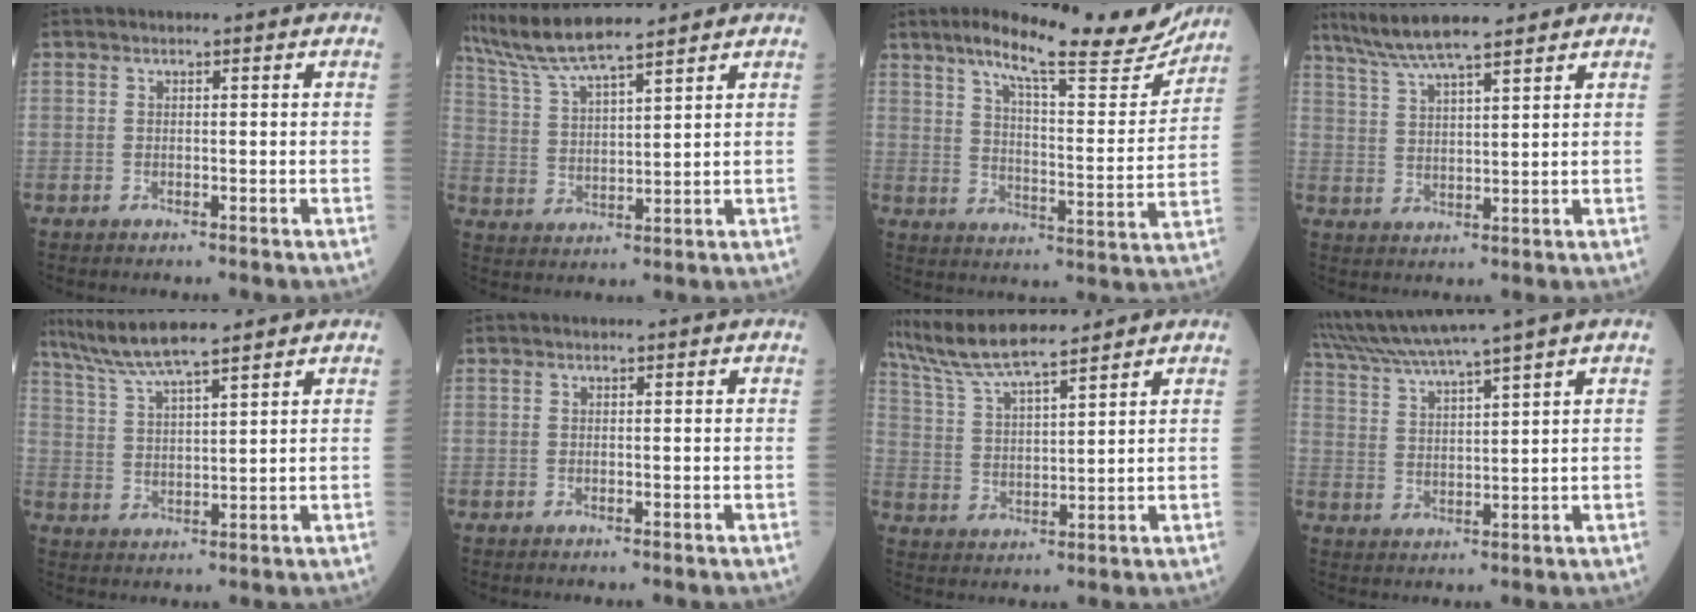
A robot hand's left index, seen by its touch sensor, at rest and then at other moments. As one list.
[{"total": 10.7, "force": [9.4, 0.3, 5.0], "torque": [-0.107, 0.020, 0.177]}, {"total": 19.0, "force": [16.0, 2.2, 10.0], "torque": [-0.147, -0.015, 0.221]}, {"total": 10.2, "force": [8.6, 0.7, 5.5], "torque": [-0.098, 0.026, 0.147]}, {"total": 9.6, "force": [8.2, 0.2, 5.0], "torque": [-0.097, 0.023, 0.149]}, {"total": 0.0}, {"total": 11.7, "force": [10.4, 0.5, 5.4], "torque": [-0.109, 0.020, 0.195]}, {"total": 10.0, "force": [8.5, -2.2, 4.8], "torque": [-0.089, 0.017, 0.158]}]